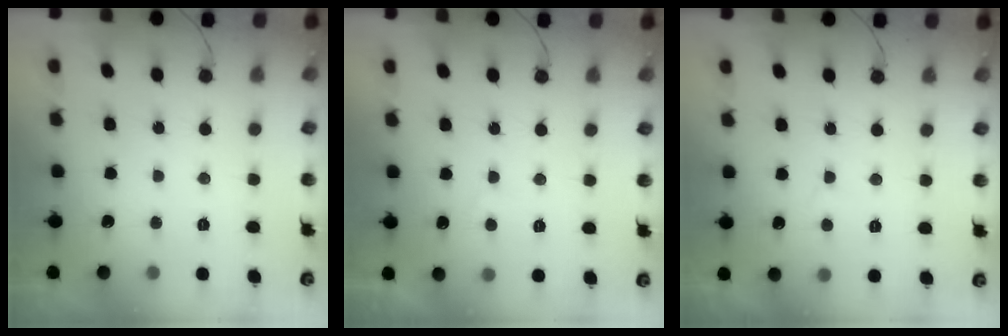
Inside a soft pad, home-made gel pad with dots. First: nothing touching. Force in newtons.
{"total": 1.6, "press": 1.5, "slide": 0.5}
{"total": 2.3, "press": 2.3, "slide": 0.2}